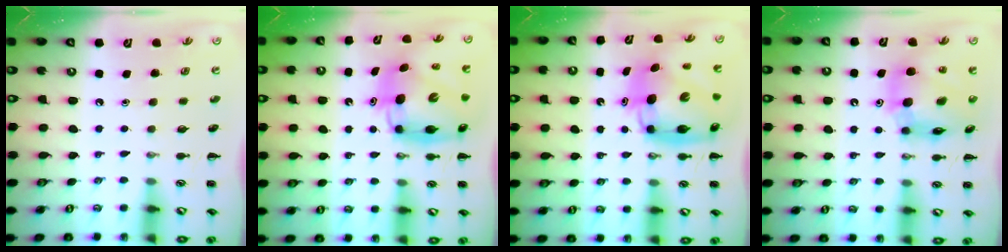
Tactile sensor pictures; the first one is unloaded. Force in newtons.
{"total": 10.6, "press": 10.2, "slide": 3.0}
{"total": 11.1, "press": 10.6, "slide": 3.2}
{"total": 12.1, "press": 11.5, "slide": 3.5}